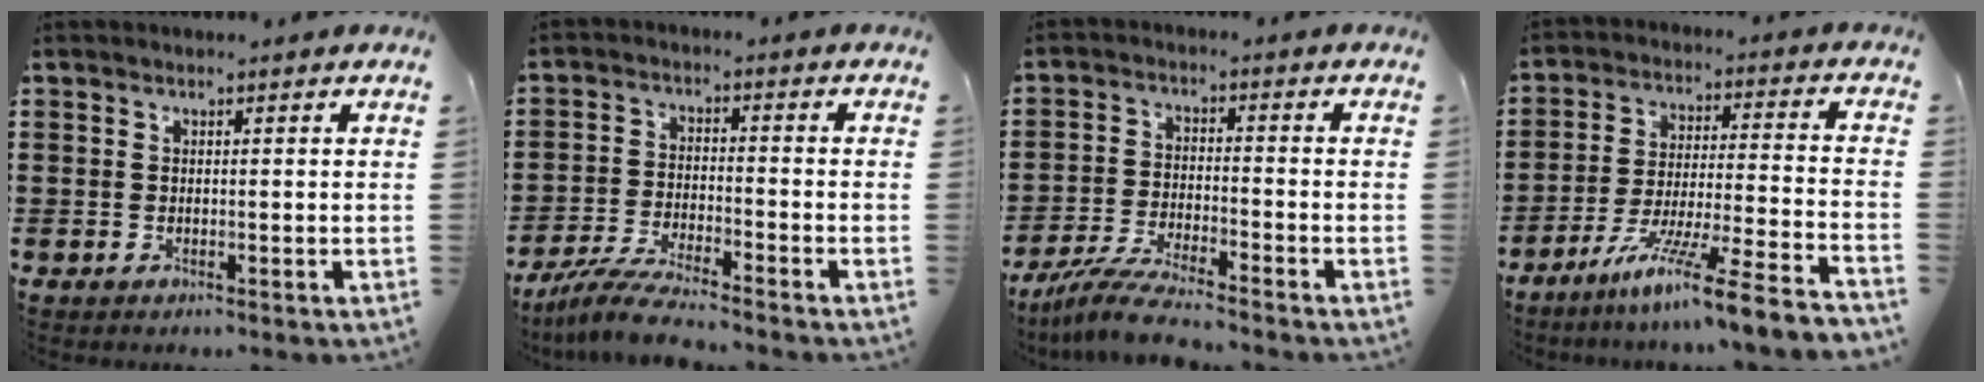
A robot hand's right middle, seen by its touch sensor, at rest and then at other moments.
{"total": 6.4, "force": [-5.8, 0.1, 2.7], "torque": [-0.068, -0.016, -0.115]}
{"total": 6.5, "force": [-5.9, 0.1, 2.8], "torque": [-0.070, -0.015, -0.117]}
{"total": 11.3, "force": [-9.2, -1.0, 6.6], "torque": [-0.121, 0.001, -0.180]}